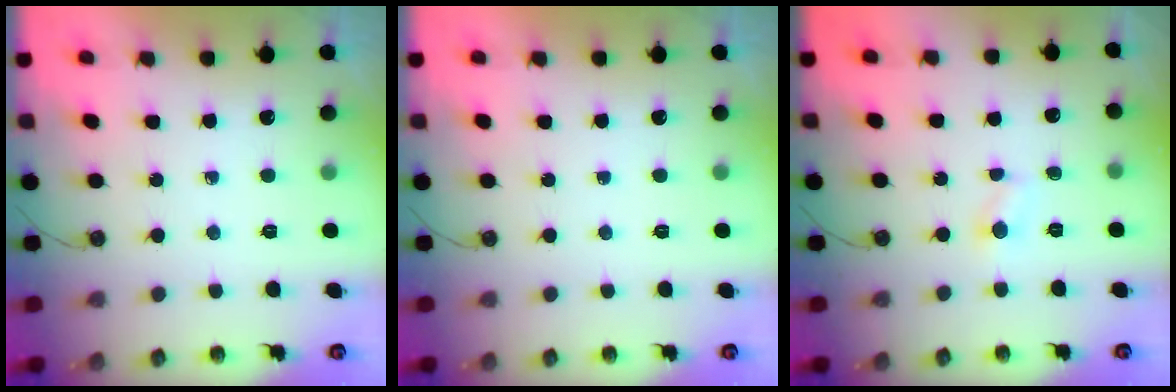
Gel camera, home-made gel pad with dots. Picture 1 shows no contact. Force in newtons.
{"total": 0.0}
{"total": 3.3, "press": 3.3, "slide": 0.5}